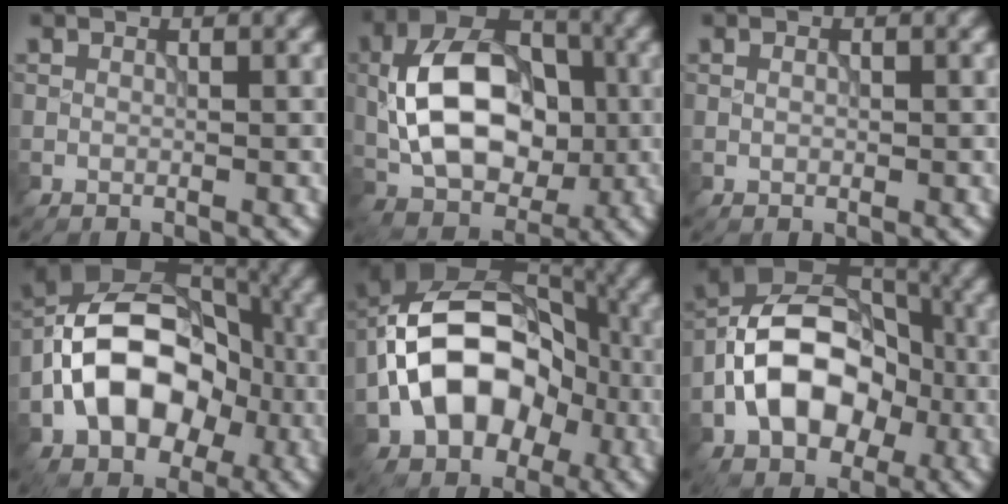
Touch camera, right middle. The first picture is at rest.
{"total": 11.1, "force": [-0.5, 7.3, 8.4], "torque": [-0.148, 0.015, -0.017]}
{"total": 0.6, "force": [0.1, 0.5, 0.4], "torque": [-0.008, 0.003, 0.001]}
{"total": 12.5, "force": [-2.6, 8.5, 8.7], "torque": [-0.134, 0.008, -0.053]}
{"total": 13.8, "force": [-2.7, 9.6, 9.5], "torque": [-0.136, 0.006, -0.051]}
{"total": 11.3, "force": [-2.6, 7.7, 7.8], "torque": [-0.130, 0.007, -0.056]}